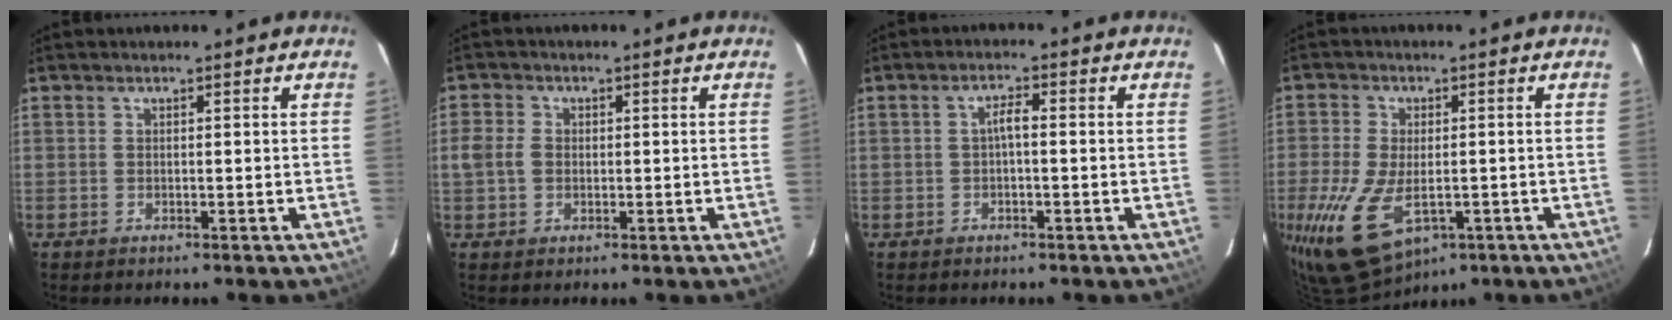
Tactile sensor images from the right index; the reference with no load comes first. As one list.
[{"total": 3.7, "force": [-0.4, 3.0, 2.0], "torque": [-0.047, 0.006, -0.009]}, {"total": 2.1, "force": [-0.4, 0.5, 2.0], "torque": [-0.040, 0.009, -0.006]}, {"total": 15.0, "force": [-5.3, 8.6, 11.1], "torque": [-0.252, -0.040, -0.084]}]